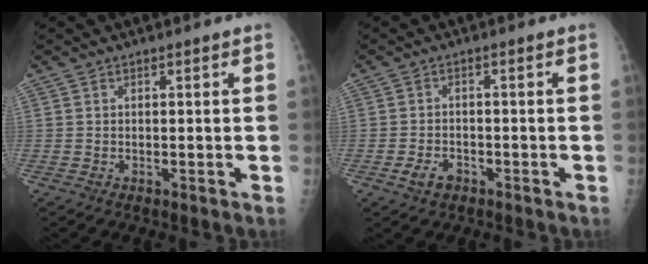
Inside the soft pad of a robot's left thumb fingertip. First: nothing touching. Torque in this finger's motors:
{"motor_torque": [-0.12, 0.13, 0.13, -0.13, 0.00]}